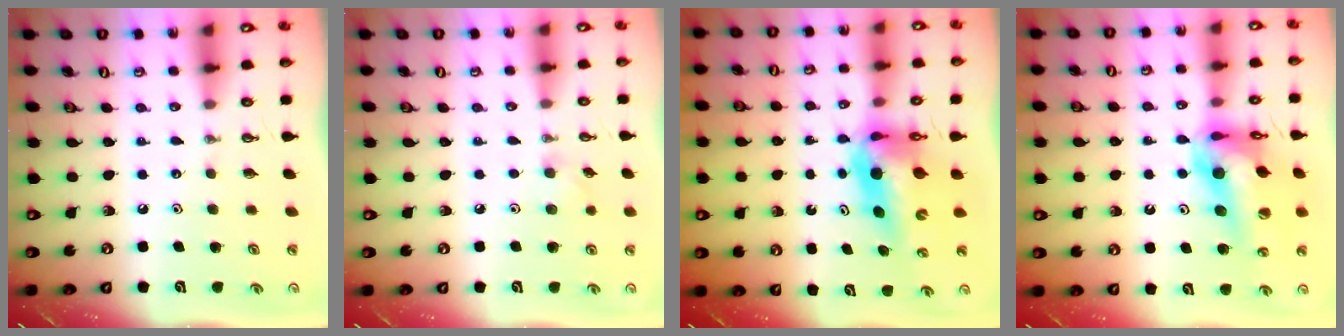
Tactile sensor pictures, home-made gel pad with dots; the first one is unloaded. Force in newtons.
{"total": 4.7, "press": 4.6, "slide": 0.9}
{"total": 11.1, "press": 10.6, "slide": 3.2}
{"total": 19.1, "press": 19.0, "slide": 2.0}